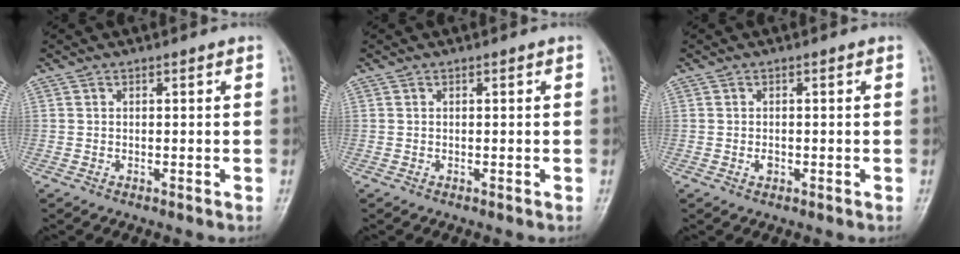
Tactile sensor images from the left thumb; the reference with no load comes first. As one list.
[{"total": 0.0}, {"total": 1.1, "force": [-0.3, 0.8, 0.8], "torque": [-0.009, 0.001, -0.005]}]